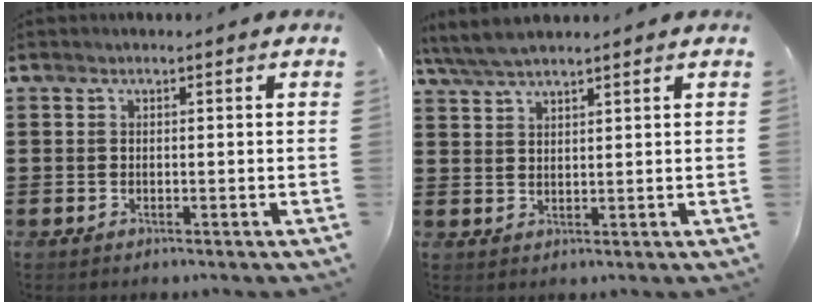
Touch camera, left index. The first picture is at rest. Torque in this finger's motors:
{"motor_torque": [2.14, 0.00, 0.77, 0.16]}